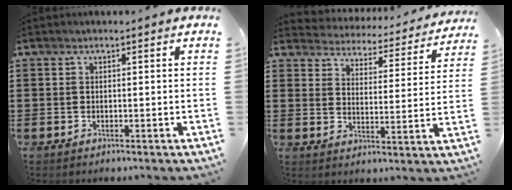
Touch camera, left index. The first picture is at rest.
{"total": 3.7, "force": [3.7, 0.0, -0.3], "torque": [-0.021, -0.035, 0.057]}